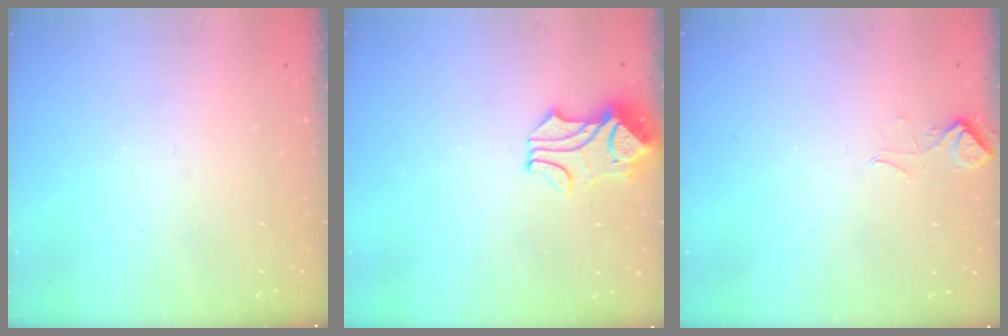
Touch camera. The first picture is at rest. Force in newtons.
{"total": 1.9, "press": 1.4, "slide": 1.2}
{"total": 2.2, "press": 2.1, "slide": 0.7}